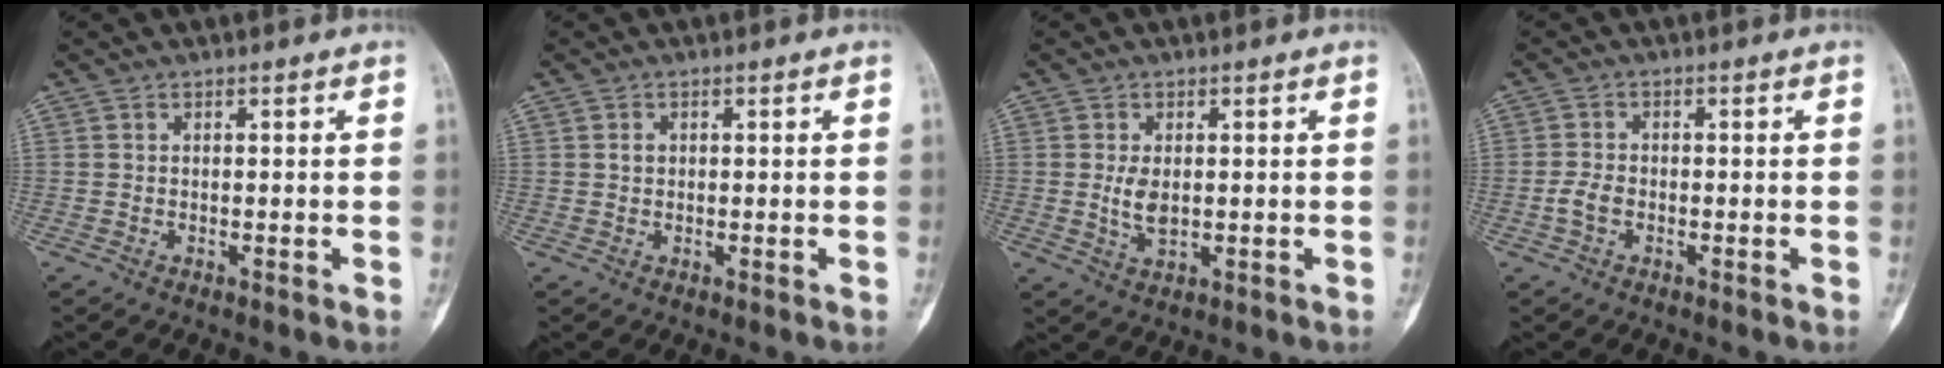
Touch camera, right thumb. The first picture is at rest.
{"total": 1.2, "force": [0.2, 1.0, 0.7], "torque": [-0.010, 0.003, 0.005]}
{"total": 4.1, "force": [0.2, 2.2, 3.4], "torque": [-0.063, -0.009, 0.008]}
{"total": 2.8, "force": [-0.9, 1.8, 1.9], "torque": [-0.041, 0.008, -0.021]}